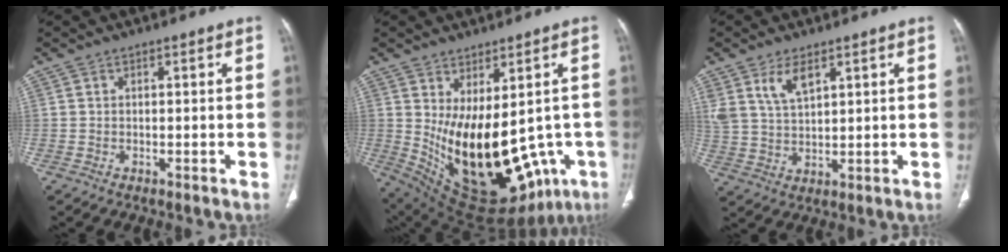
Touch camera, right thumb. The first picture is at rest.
{"total": 23.5, "force": [-3.8, 12.5, 19.6], "torque": [-0.276, -0.029, -0.016]}
{"total": 6.3, "force": [3.7, 2.8, 4.2], "torque": [-0.077, -0.020, 0.079]}